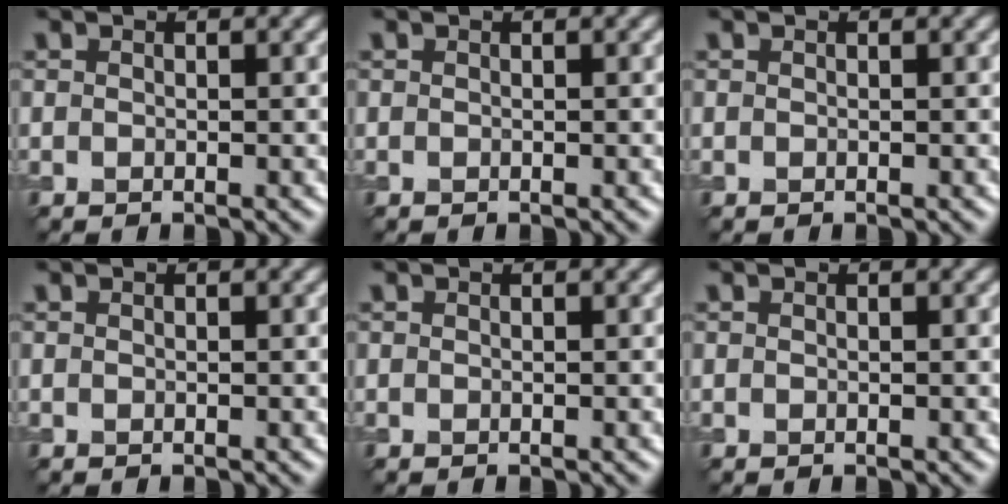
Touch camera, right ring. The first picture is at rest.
{"total": 0.0}
{"total": 0.0}
{"total": 0.0}
{"total": 0.0}
{"total": 0.0}